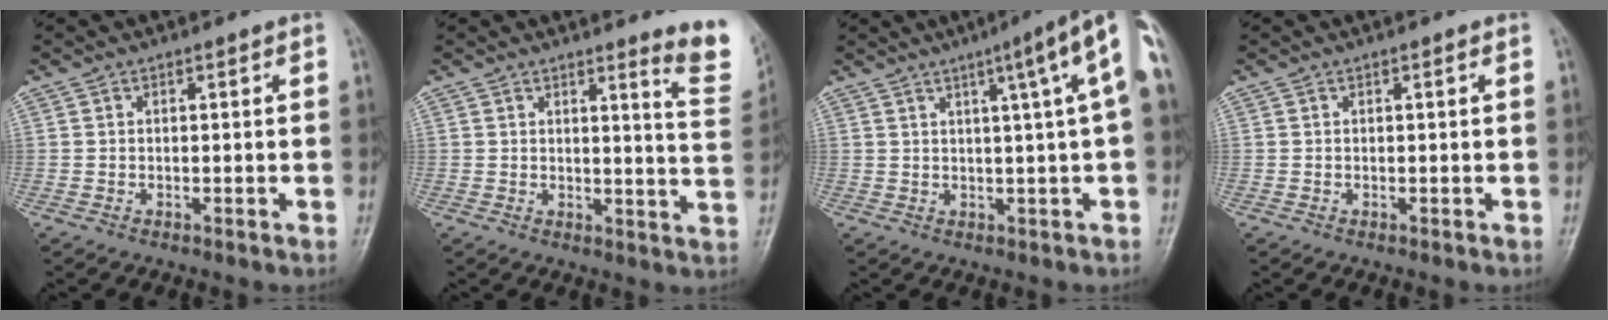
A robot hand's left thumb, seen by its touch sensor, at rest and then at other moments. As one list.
[{"total": 7.8, "force": [6.4, 0.4, 4.3], "torque": [-0.031, -0.061, 0.058]}, {"total": 10.4, "force": [3.3, 0.5, 9.9], "torque": [-0.121, 0.016, 0.033]}, {"total": 0.0}]